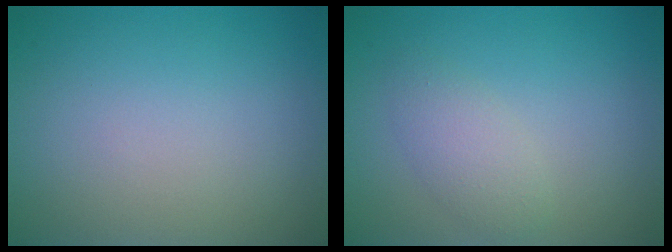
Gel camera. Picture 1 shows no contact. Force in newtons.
{"total": 2.1, "press": 2.1, "slide": 0.2}